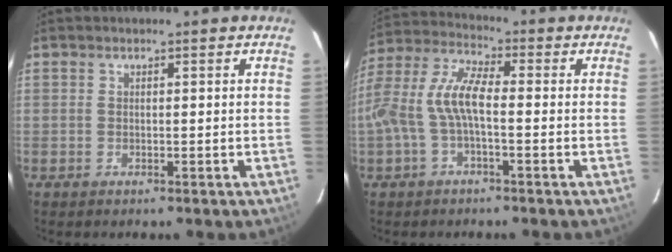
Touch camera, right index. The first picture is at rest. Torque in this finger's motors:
{"motor_torque": [0.48, -0.03, 0.60, 0.18]}